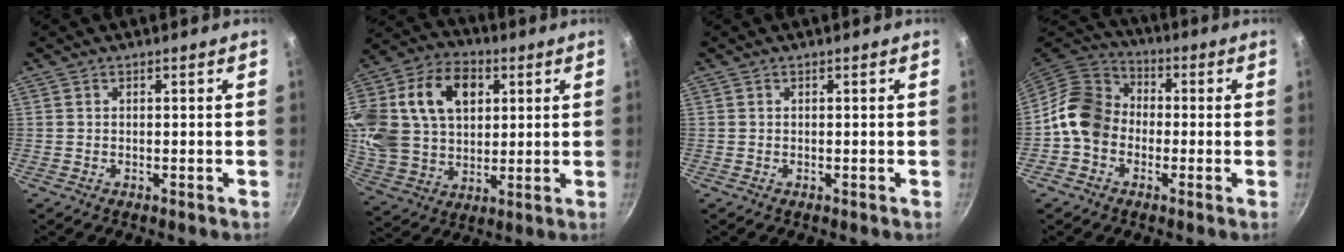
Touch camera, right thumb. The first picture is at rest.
{"total": 27.7, "force": [8.3, 19.5, 17.8], "torque": [-0.373, 0.022, 0.148]}
{"total": 0.0}
{"total": 11.3, "force": [-1.8, 9.4, 6.1], "torque": [-0.079, 0.034, -0.057]}